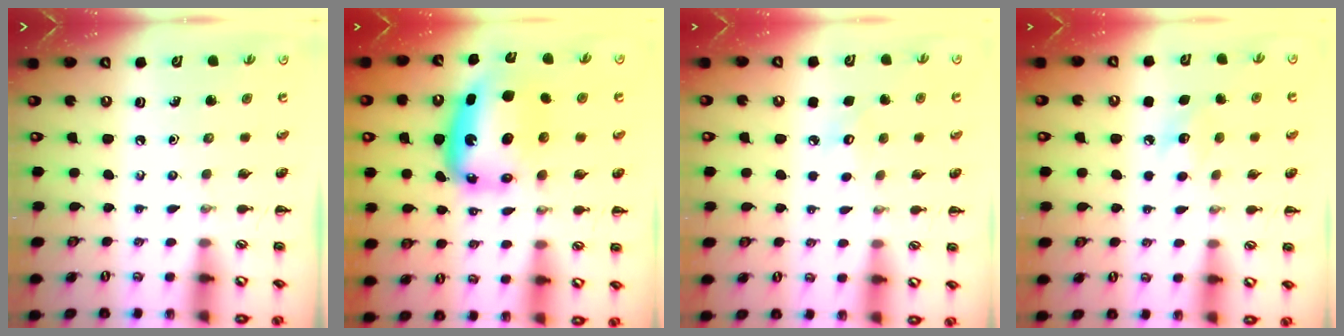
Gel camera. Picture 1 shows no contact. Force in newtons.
{"total": 10.3, "press": 9.9, "slide": 3.0}
{"total": 5.8, "press": 5.6, "slide": 1.5}
{"total": 7.5, "press": 7.3, "slide": 1.7}